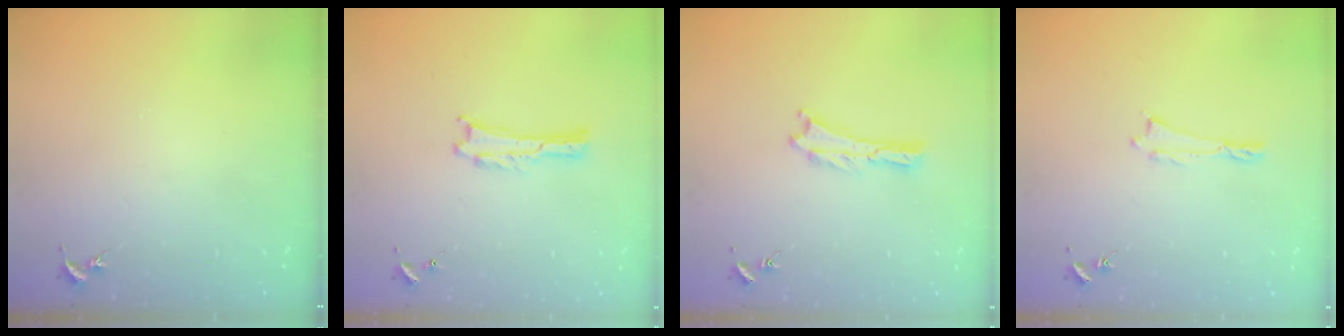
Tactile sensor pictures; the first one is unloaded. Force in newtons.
{"total": 0.0}
{"total": 0.0}
{"total": 0.0}